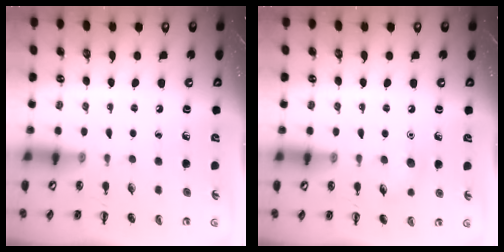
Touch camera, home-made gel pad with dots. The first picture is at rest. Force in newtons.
{"total": 7.1, "press": 6.8, "slide": 2.0}